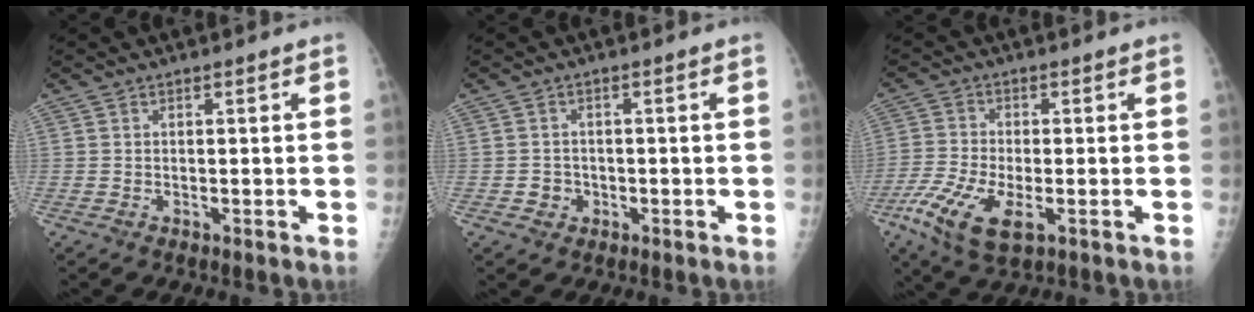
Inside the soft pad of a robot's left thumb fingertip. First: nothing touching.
{"total": 2.6, "force": [-0.7, 2.4, 0.7], "torque": [0.011, 0.009, -0.010]}
{"total": 10.5, "force": [-4.3, 4.3, 8.5], "torque": [-0.189, -0.006, -0.082]}